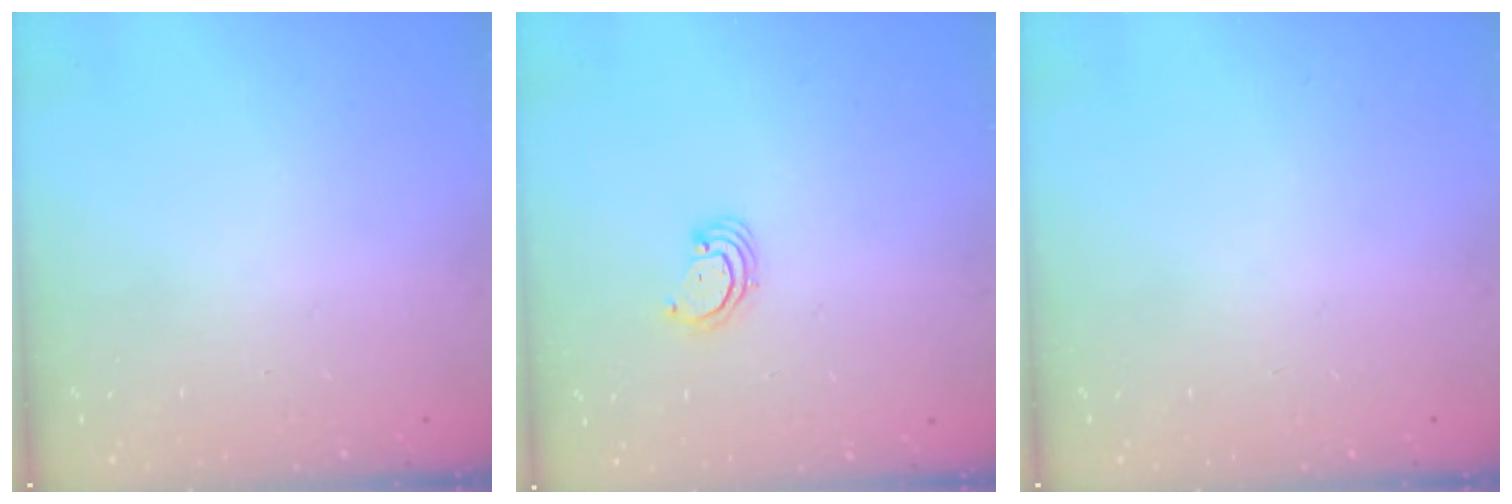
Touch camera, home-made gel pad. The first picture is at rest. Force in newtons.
{"total": 2.5, "press": 2.5, "slide": 0.2}
{"total": 0.0}